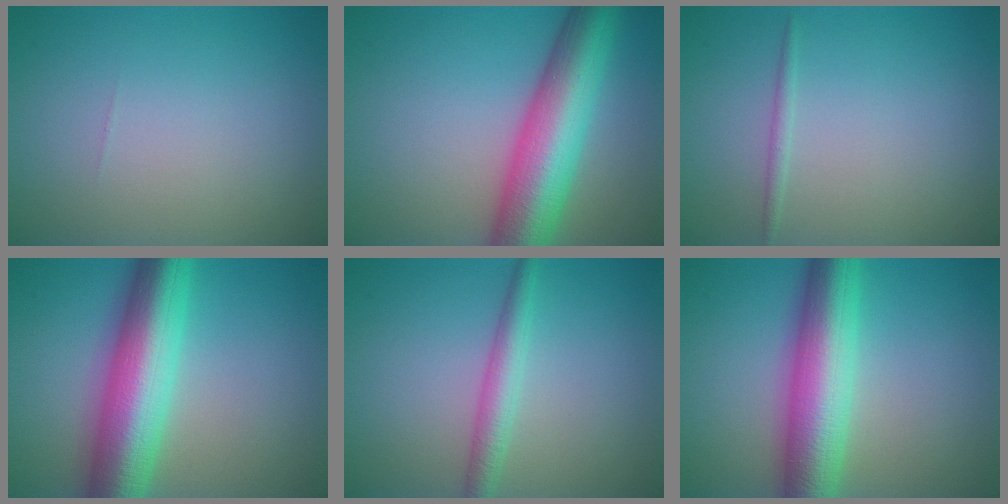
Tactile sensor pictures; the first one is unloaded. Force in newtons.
{"total": 10.4, "press": 10.4, "slide": 0.3}
{"total": 0.7, "press": 0.7, "slide": 0.0}
{"total": 10.7, "press": 10.7, "slide": 0.1}
{"total": 2.7, "press": 2.7, "slide": 0.0}
{"total": 9.2, "press": 9.2, "slide": 0.1}